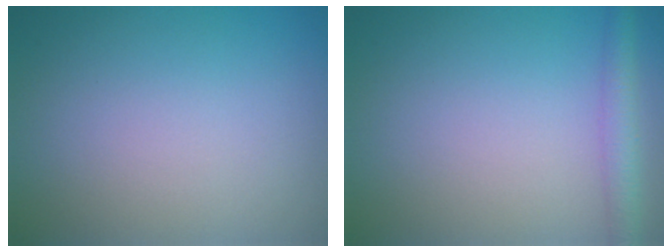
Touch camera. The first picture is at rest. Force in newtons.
{"total": 2.7, "press": 2.7, "slide": 0.1}